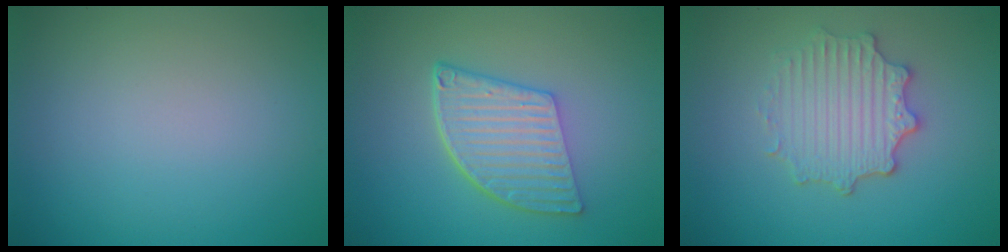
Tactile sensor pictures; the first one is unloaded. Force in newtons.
{"total": 5.8, "press": 4.2, "slide": 4.0}
{"total": 4.0, "press": 3.5, "slide": 1.8}